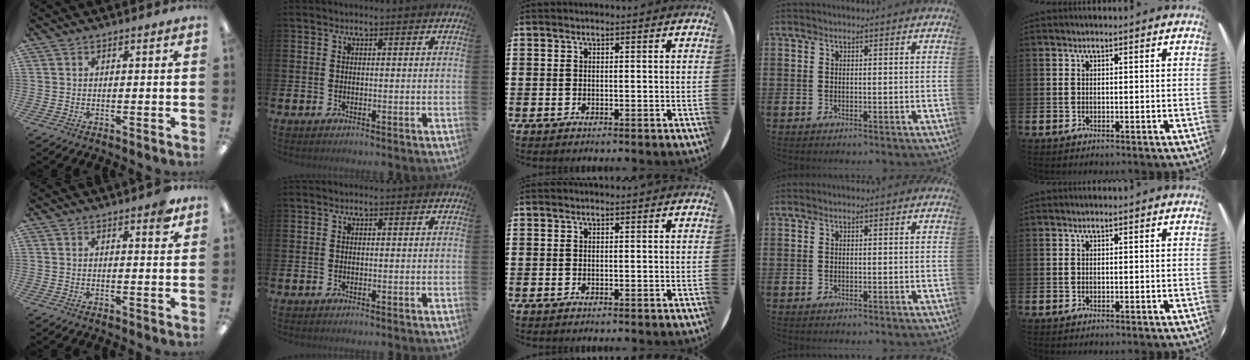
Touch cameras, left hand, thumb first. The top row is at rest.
{"thumb": {"total": 2.9, "force": [2.0, 0.9, 1.9], "torque": [-0.017, -0.007, 0.029]}}